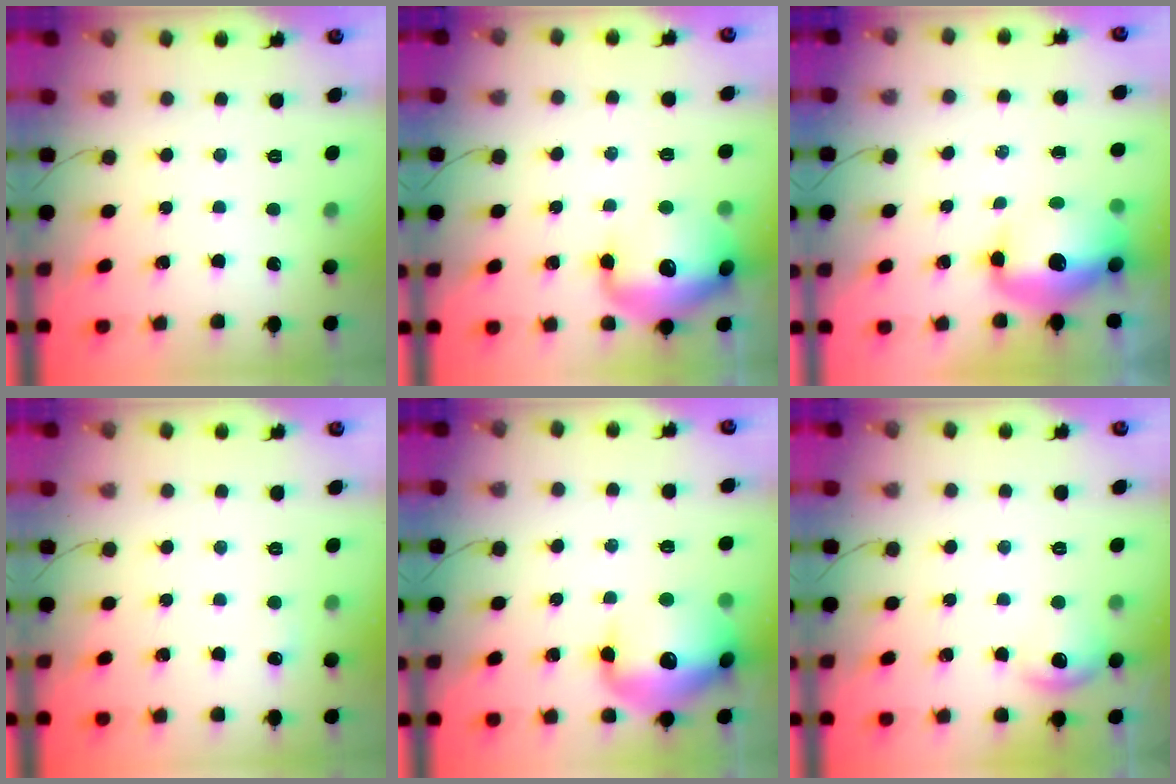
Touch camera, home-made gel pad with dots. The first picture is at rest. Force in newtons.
{"total": 16.3, "press": 15.8, "slide": 3.8}
{"total": 12.9, "press": 12.5, "slide": 3.3}
{"total": 3.6, "press": 3.4, "slide": 1.0}
{"total": 18.3, "press": 18.2, "slide": 1.6}
{"total": 7.4, "press": 7.3, "slide": 1.6}